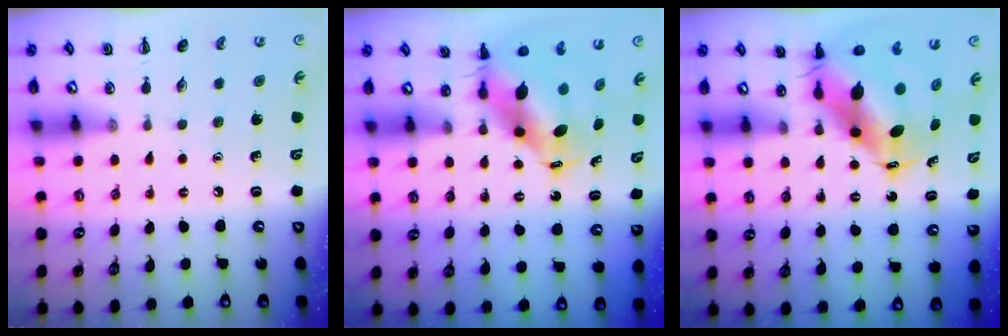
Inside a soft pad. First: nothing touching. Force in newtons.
{"total": 7.1, "press": 6.9, "slide": 1.8}
{"total": 9.0, "press": 8.7, "slide": 2.4}